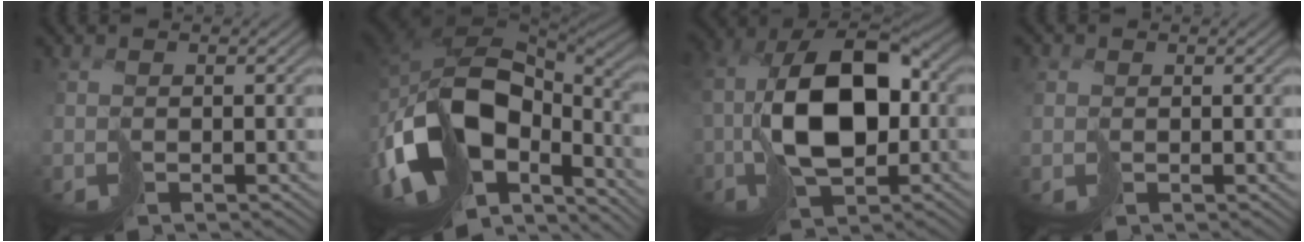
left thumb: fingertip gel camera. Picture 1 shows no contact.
{"total": 18.2, "force": [-5.9, 10.6, 13.6], "torque": [-0.308, -0.031, -0.078]}
{"total": 13.2, "force": [-0.7, 7.6, 10.7], "torque": [-0.224, 0.007, -0.006]}
{"total": 1.7, "force": [0.2, 1.6, 0.5], "torque": [-0.025, 0.005, -0.001]}